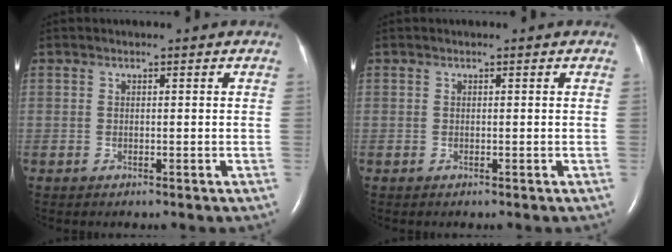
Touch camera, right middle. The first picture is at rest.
{"total": 0.0}